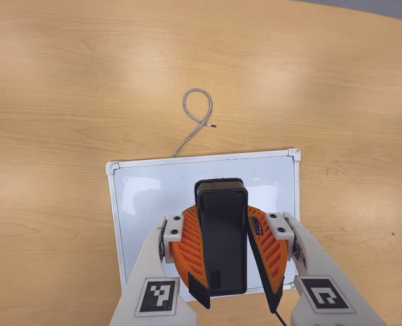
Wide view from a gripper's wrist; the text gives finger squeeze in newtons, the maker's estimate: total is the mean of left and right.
{"total": 8.8, "left": 9.4, "right": 8.3}